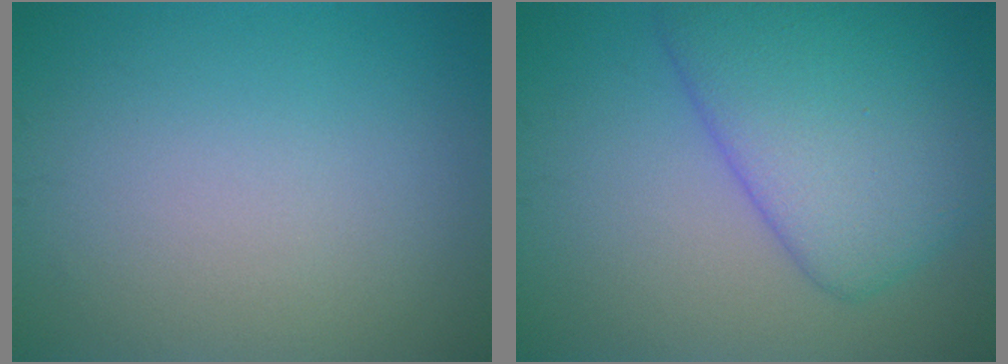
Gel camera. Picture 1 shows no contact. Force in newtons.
{"total": 7.8, "press": 7.8, "slide": 0.5}